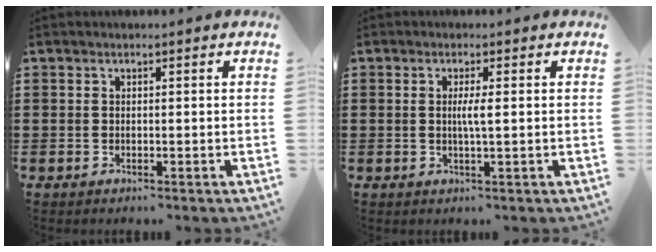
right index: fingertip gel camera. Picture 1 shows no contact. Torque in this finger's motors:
{"motor_torque": [0.49, -0.05, 0.19, 0.08]}